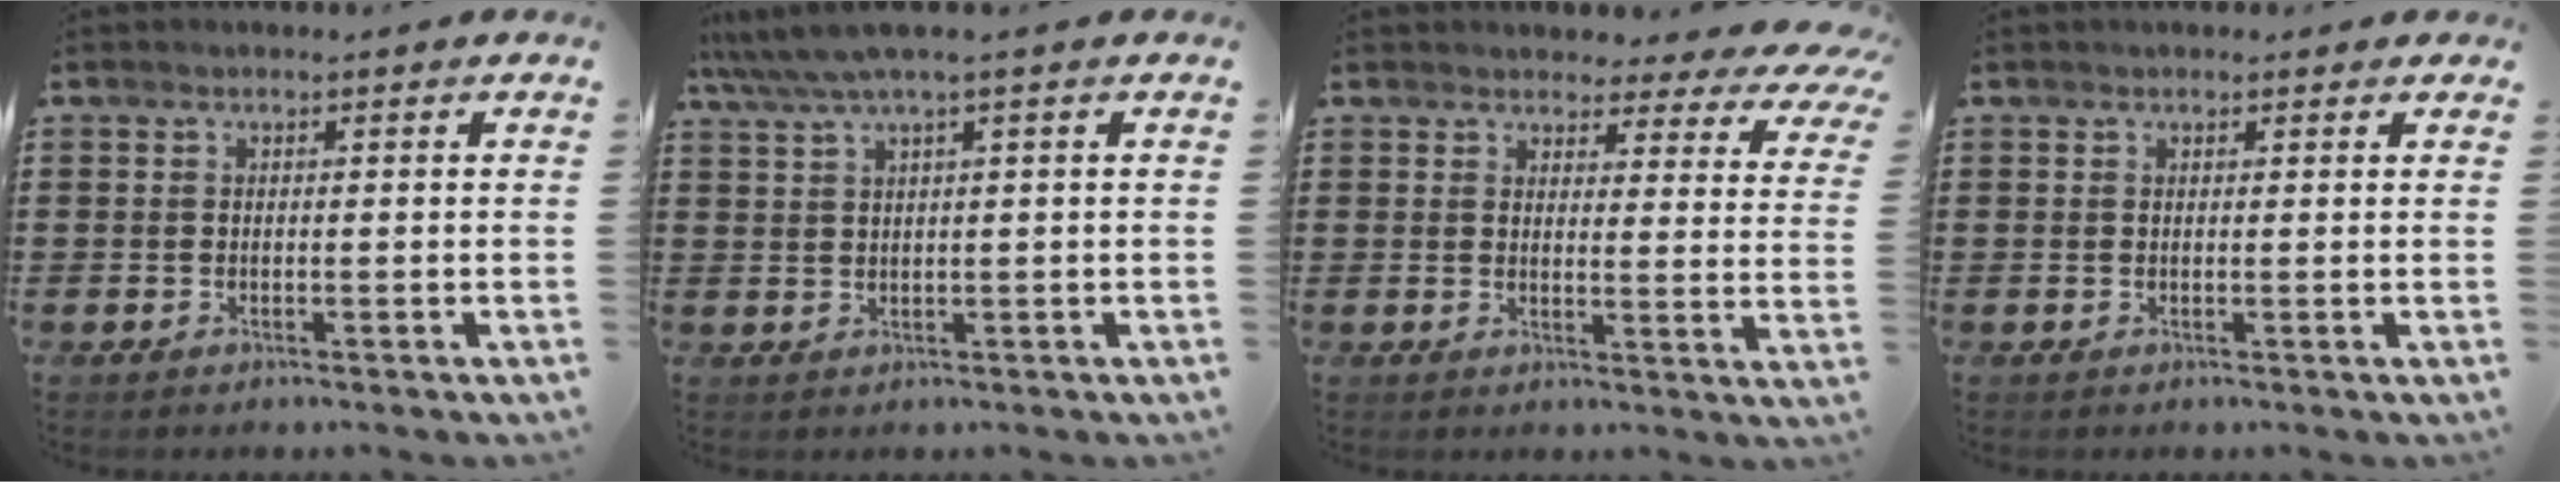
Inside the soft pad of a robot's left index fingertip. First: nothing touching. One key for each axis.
{"total": 3.4, "fx": 1.7, "fy": 0.0, "fz": 2.9, "tx": -0.067, "ty": -0.004, "tz": 0.025}
{"total": 3.8, "fx": 3.5, "fy": 0.8, "fz": 1.2, "tx": -0.032, "ty": -0.018, "tz": 0.060}
{"total": 0.9, "fx": 0.7, "fy": 0.4, "fz": 0.4, "tx": -0.008, "ty": 0.004, "tz": 0.013}